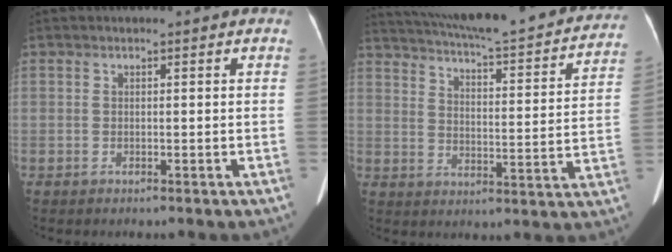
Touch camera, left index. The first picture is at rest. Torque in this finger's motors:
{"motor_torque": [0.19, -0.69, 0.08, 0.10]}